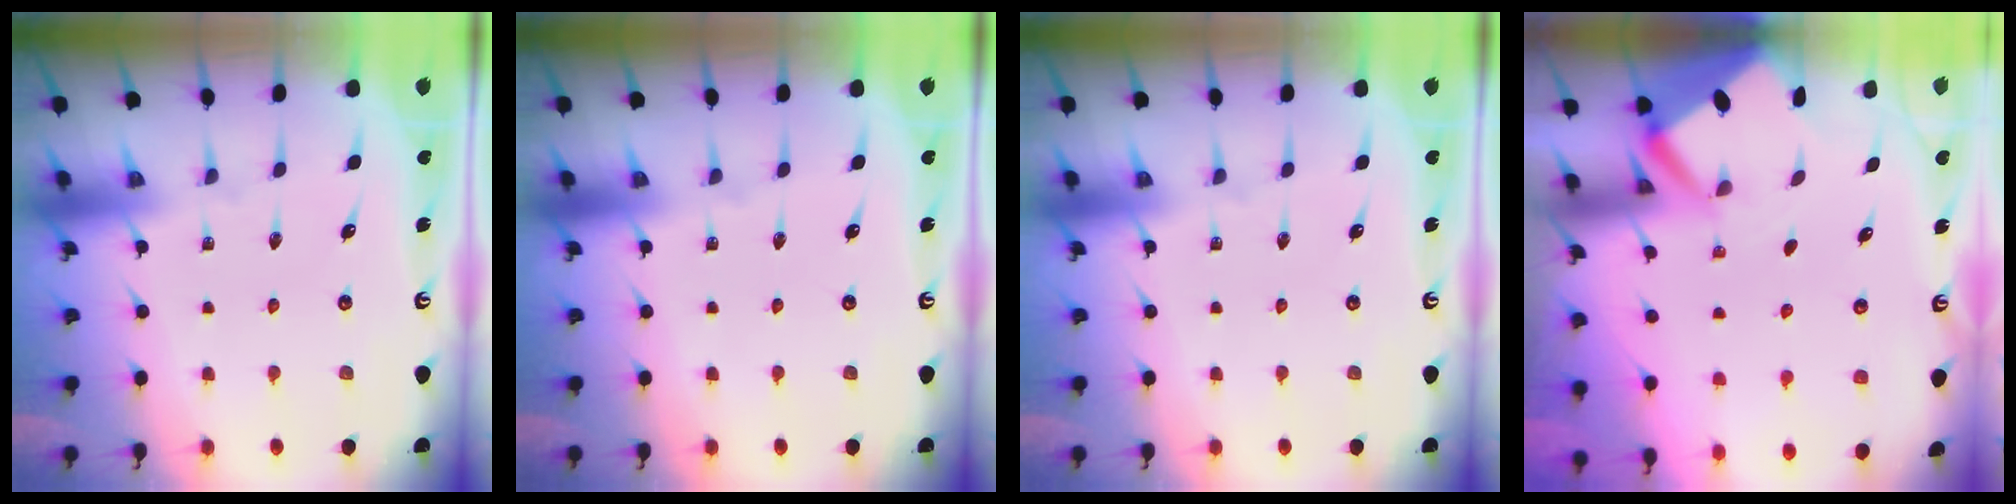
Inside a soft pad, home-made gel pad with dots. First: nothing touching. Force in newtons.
{"total": 0.0}
{"total": 0.0}
{"total": 2.7, "press": 2.7, "slide": 0.3}